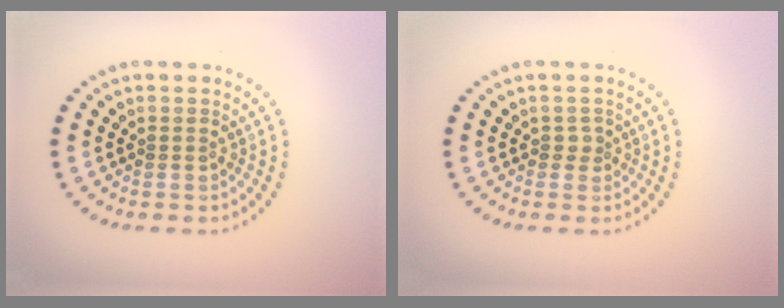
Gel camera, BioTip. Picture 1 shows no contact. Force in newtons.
{"total": 1.0, "press": 0.7, "slide": 0.7}